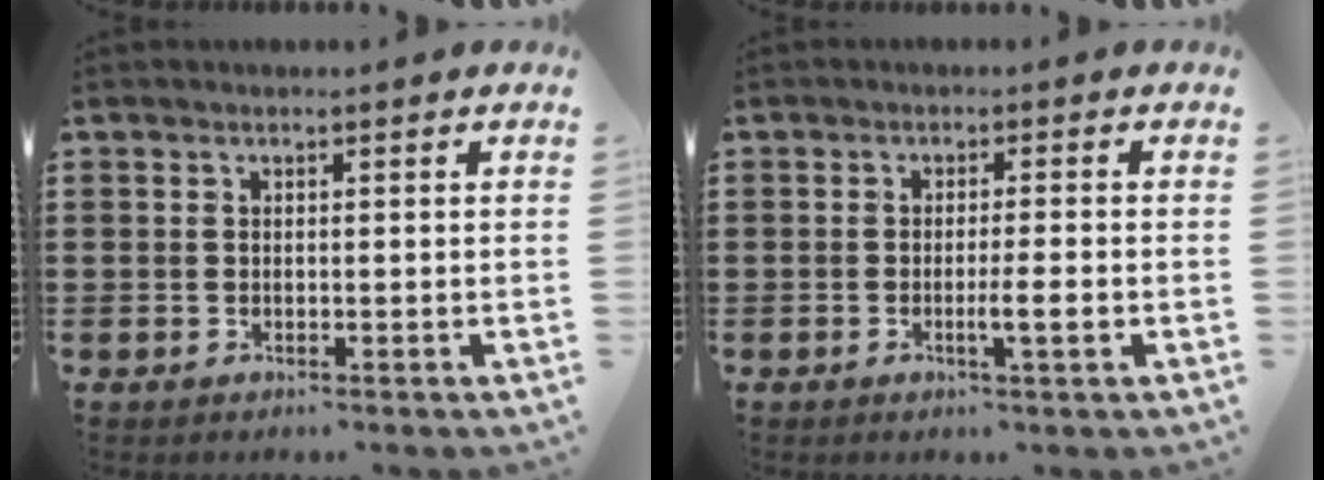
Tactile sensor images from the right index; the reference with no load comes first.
{"total": 3.7, "force": [-1.3, 0.0, 3.5], "torque": [-0.057, -0.008, -0.023]}